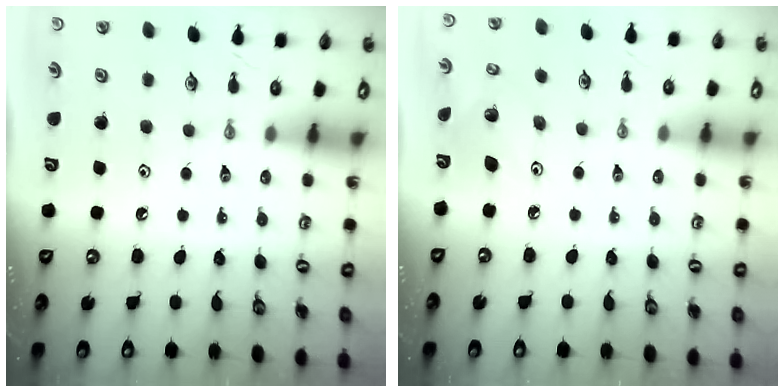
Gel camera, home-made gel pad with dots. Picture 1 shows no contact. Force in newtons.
{"total": 6.7, "press": 6.6, "slide": 1.5}